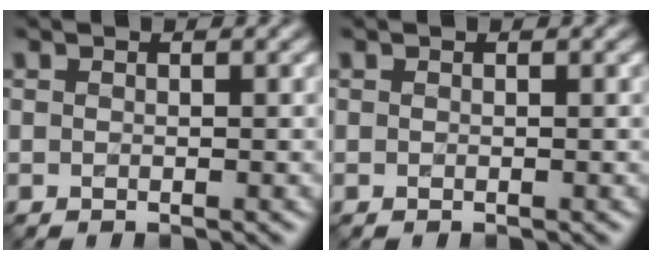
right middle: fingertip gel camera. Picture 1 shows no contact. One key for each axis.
{"total": 0.0}